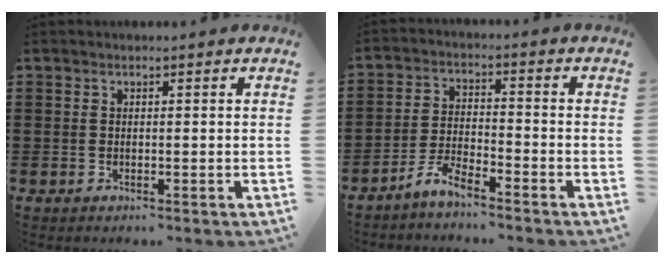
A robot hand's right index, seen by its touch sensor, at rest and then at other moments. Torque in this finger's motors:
{"motor_torque": [1.47, 0.66, 0.18, 0.09]}